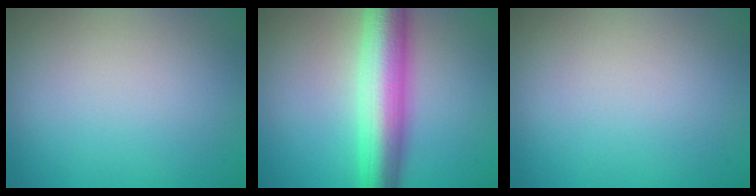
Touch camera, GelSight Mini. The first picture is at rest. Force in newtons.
{"total": 8.4, "press": 8.4, "slide": 0.1}
{"total": 0.0}